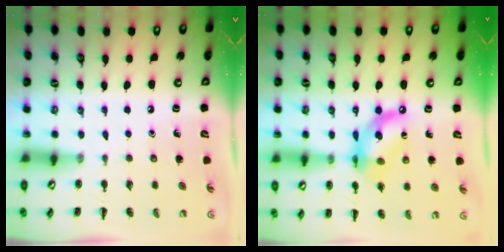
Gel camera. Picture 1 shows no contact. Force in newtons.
{"total": 12.9, "press": 12.5, "slide": 3.3}